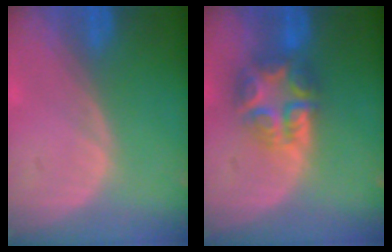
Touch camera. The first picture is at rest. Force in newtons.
{"total": 7.7, "press": 6.7, "slide": 3.7}